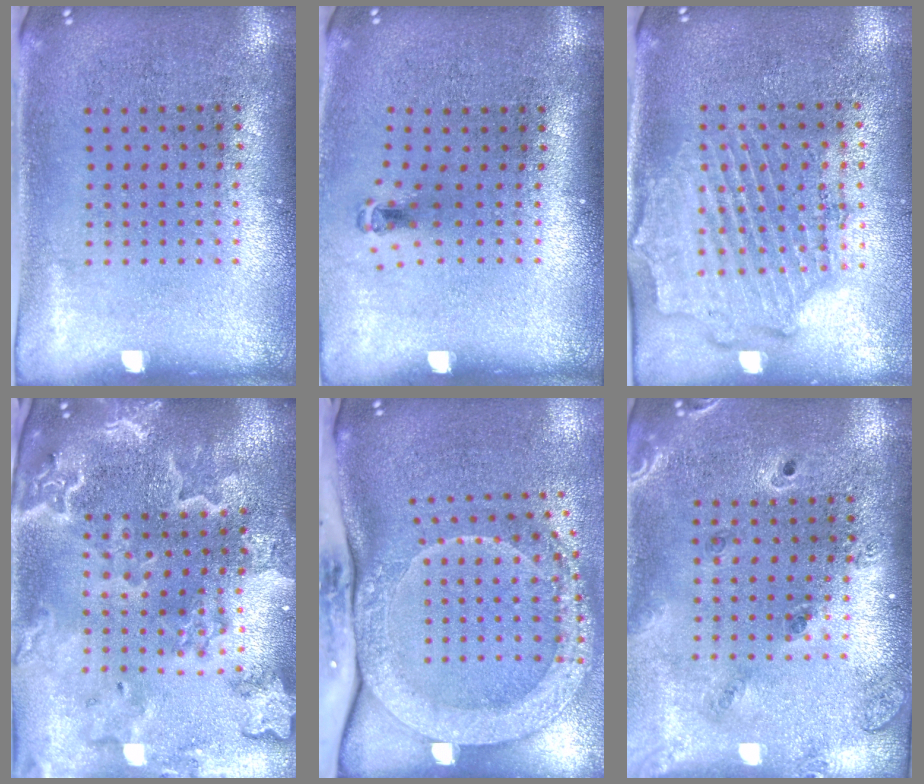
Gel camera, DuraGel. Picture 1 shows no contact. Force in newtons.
{"total": 0.6, "press": 0.3, "slide": 0.5}
{"total": 1.9, "press": 1.7, "slide": 0.8}
{"total": 4.0, "press": 3.4, "slide": 2.2}
{"total": 3.0, "press": 2.3, "slide": 1.9}
{"total": 1.4, "press": 1.3, "slide": 0.3}